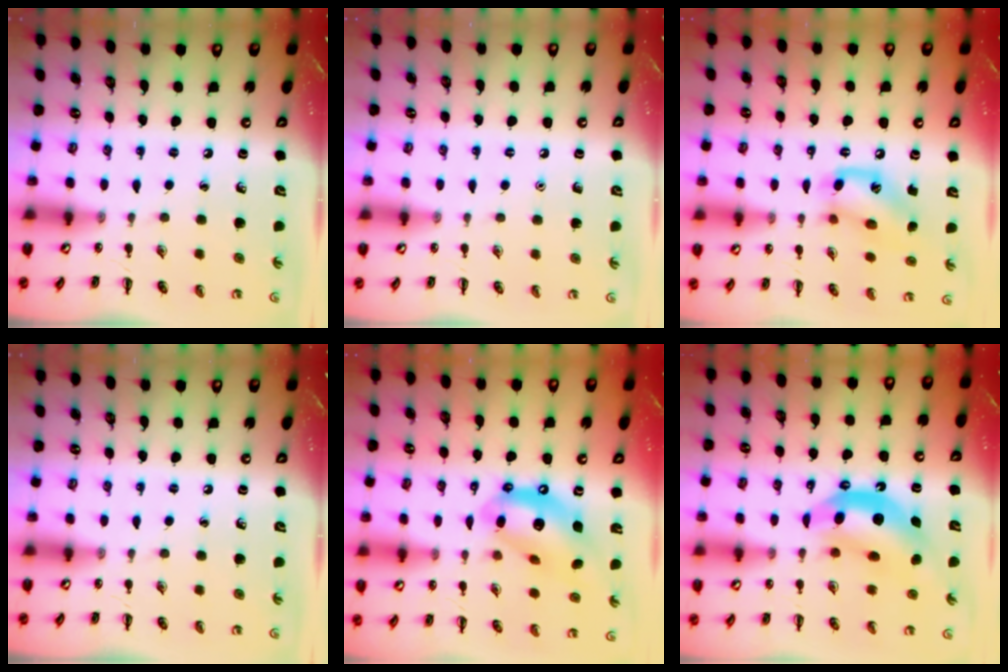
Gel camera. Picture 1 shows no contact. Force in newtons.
{"total": 1.6, "press": 1.5, "slide": 0.1}
{"total": 12.0, "press": 12.0, "slide": 0.7}
{"total": 0.0}
{"total": 14.8, "press": 14.2, "slide": 4.0}
{"total": 12.6, "press": 12.2, "slide": 3.2}